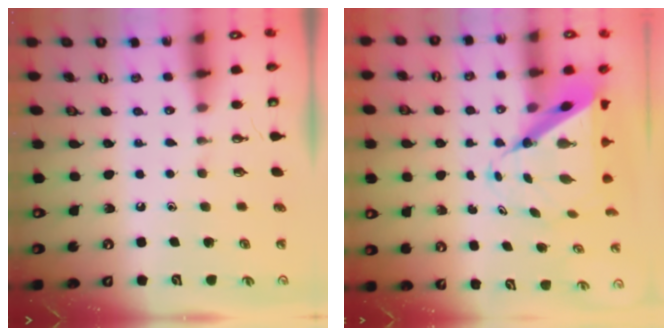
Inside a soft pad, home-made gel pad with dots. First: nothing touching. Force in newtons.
{"total": 9.7, "press": 9.6, "slide": 0.9}